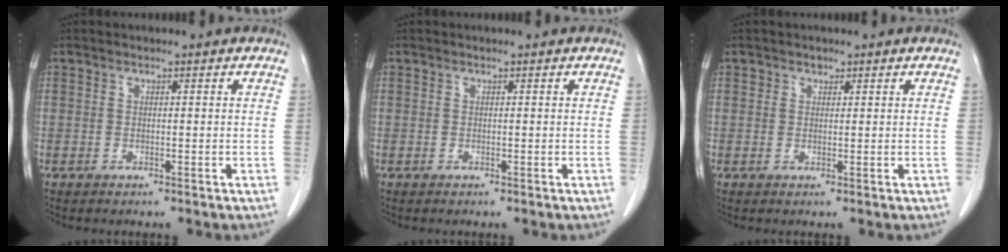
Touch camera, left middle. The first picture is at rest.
{"total": 0.0}
{"total": 0.9, "force": [0.5, 0.7, 0.1], "torque": [0.005, -0.003, 0.005]}